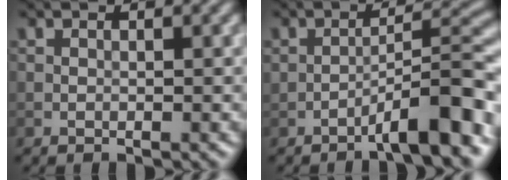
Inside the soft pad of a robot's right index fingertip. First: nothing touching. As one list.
[{"total": 6.0, "force": [-3.6, 0.8, 4.7], "torque": [-0.066, 0.025, -0.057]}]